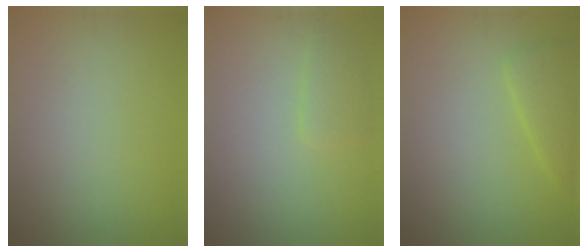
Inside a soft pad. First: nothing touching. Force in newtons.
{"total": 1.5, "press": 1.5, "slide": 0.1}
{"total": 2.2, "press": 2.1, "slide": 0.2}